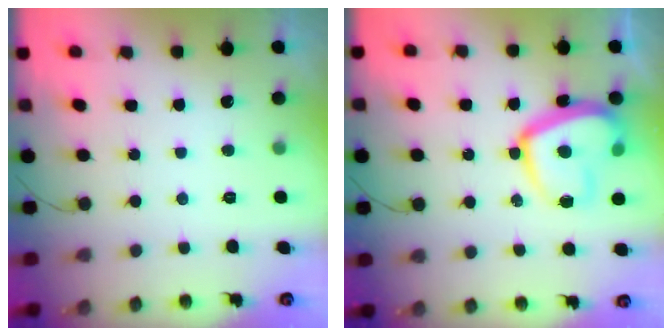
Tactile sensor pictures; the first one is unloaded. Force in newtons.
{"total": 16.3, "press": 16.3, "slide": 1.4}